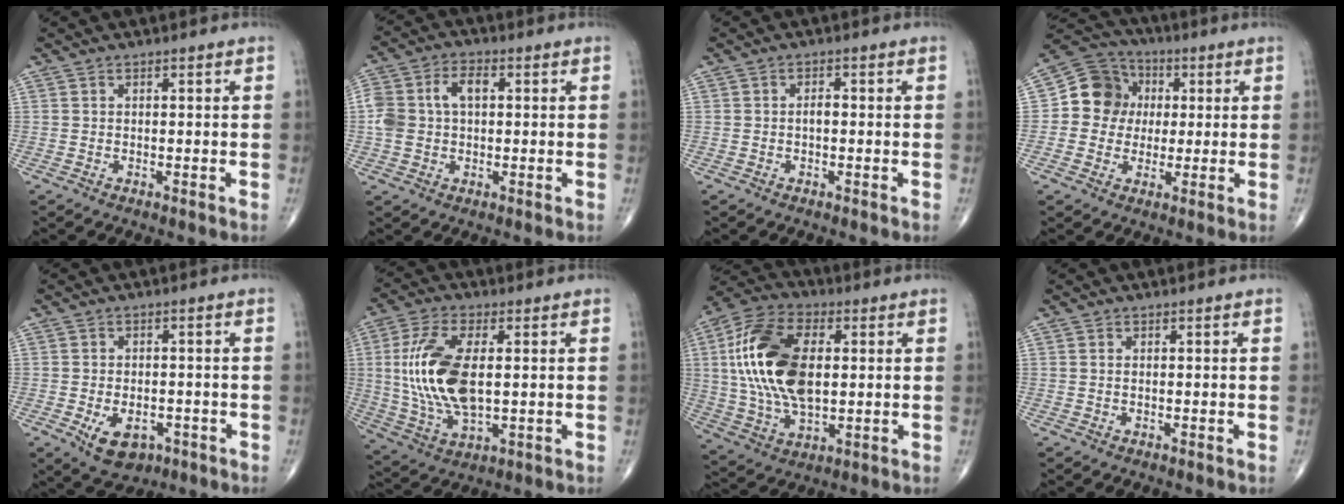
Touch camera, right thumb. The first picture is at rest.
{"total": 8.4, "force": [0.9, 5.5, 6.3], "torque": [-0.134, 0.027, 0.019]}
{"total": 1.3, "force": [-0.3, 0.7, 1.1], "torque": [-0.016, 0.004, -0.007]}
{"total": 10.7, "force": [0.9, 9.8, 4.2], "torque": [-0.038, 0.016, 0.004]}
{"total": 7.1, "force": [-2.9, 4.5, 4.7], "torque": [-0.063, 0.007, -0.033]}
{"total": 16.0, "force": [1.3, 7.5, 14.1], "torque": [-0.296, -0.008, 0.029]}
{"total": 20.3, "force": [2.6, 11.1, 16.8], "torque": [-0.334, 0.003, 0.045]}
{"total": 0.0}